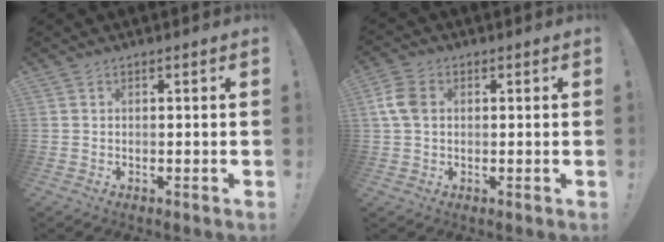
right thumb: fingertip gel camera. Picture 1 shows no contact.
{"total": 6.7, "force": [1.2, 4.8, 4.6], "torque": [-0.097, 0.010, 0.026]}